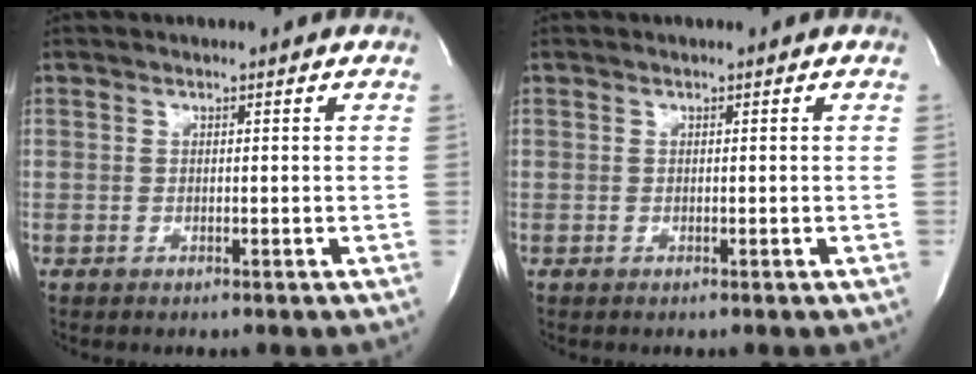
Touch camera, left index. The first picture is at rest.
{"total": 0.0}